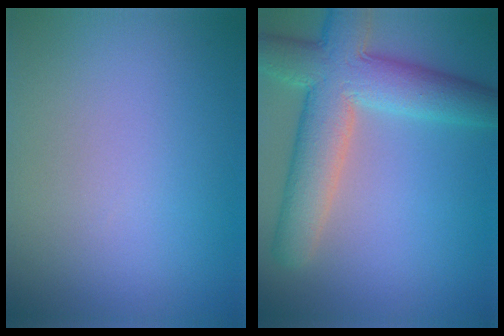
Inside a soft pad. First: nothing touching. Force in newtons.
{"total": 8.7, "press": 8.7, "slide": 0.6}